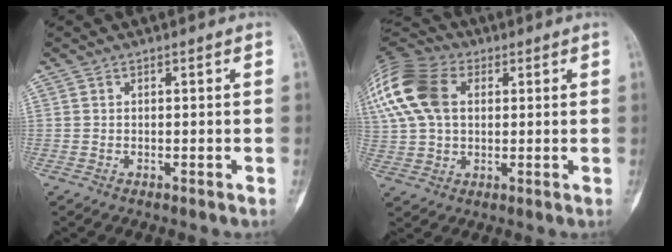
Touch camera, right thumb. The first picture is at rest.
{"total": 21.2, "force": [6.1, 14.4, 14.2], "torque": [-0.334, 0.042, 0.110]}